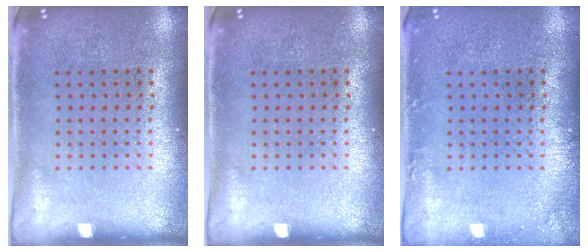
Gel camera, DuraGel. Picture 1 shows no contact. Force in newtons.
{"total": 0.0}
{"total": 1.0, "press": 1.0, "slide": 0.2}